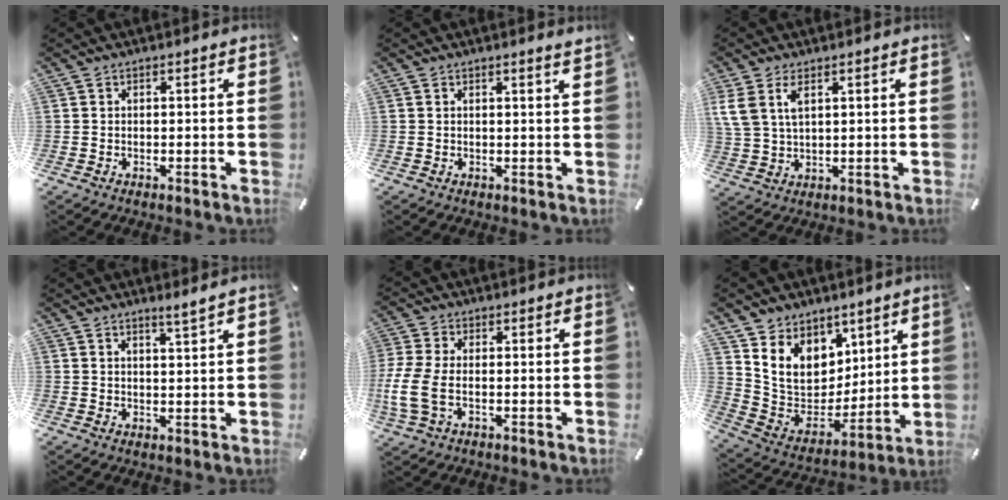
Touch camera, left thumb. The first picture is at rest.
{"total": 1.2, "force": [0.9, -0.1, 0.7], "torque": [-0.012, -0.002, 0.017]}
{"total": 5.9, "force": [2.9, 3.0, 4.1], "torque": [-0.102, -0.002, 0.050]}
{"total": 2.6, "force": [2.3, -0.3, 1.2], "torque": [-0.026, -0.012, 0.041]}
{"total": 8.3, "force": [-1.6, 4.4, 6.8], "torque": [-0.149, -0.005, -0.025]}
{"total": 13.3, "force": [6.4, 10.8, 4.2], "torque": [-0.092, -0.055, 0.133]}